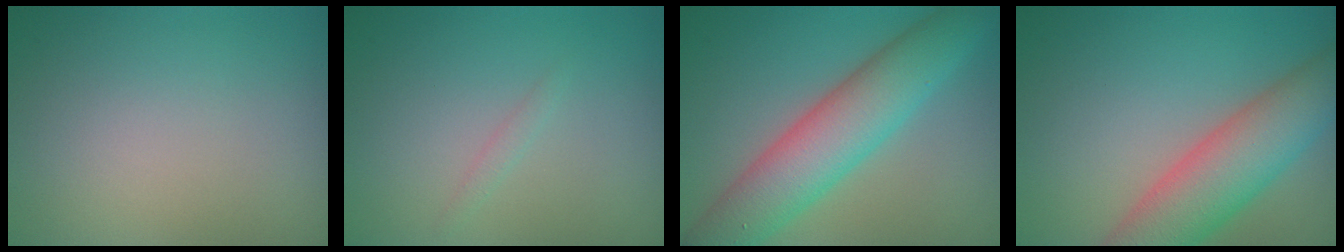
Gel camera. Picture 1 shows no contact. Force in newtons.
{"total": 0.6, "press": 0.6, "slide": 0.0}
{"total": 7.5, "press": 7.5, "slide": 0.1}
{"total": 7.6, "press": 7.5, "slide": 0.7}